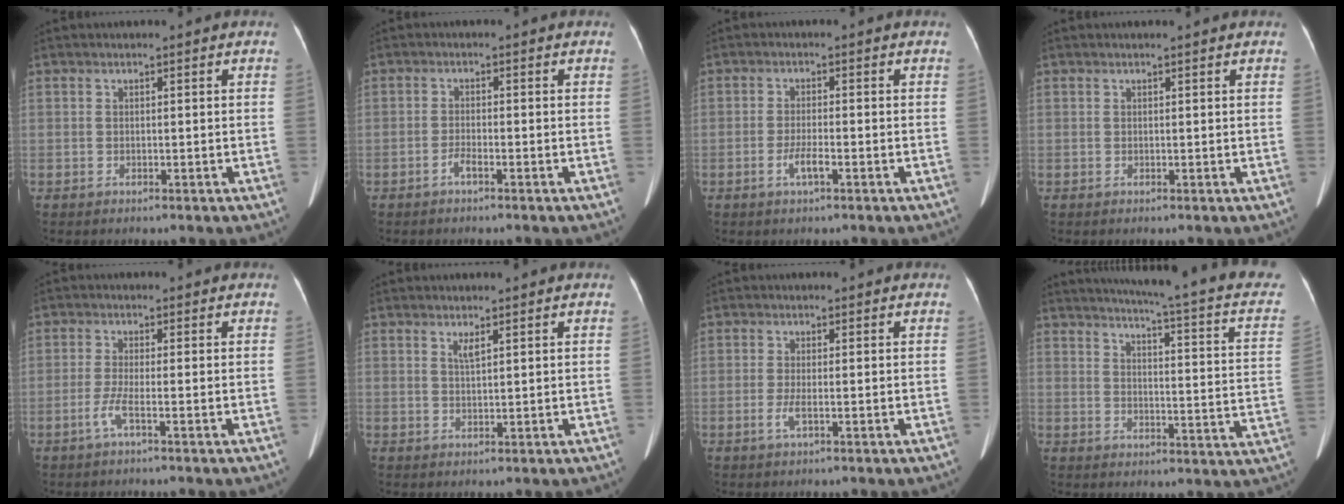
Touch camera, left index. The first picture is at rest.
{"total": 1.5, "force": [-1.2, 0.1, 0.9], "torque": [-0.023, -0.001, -0.023]}
{"total": 2.7, "force": [-1.4, 0.2, 2.3], "torque": [-0.051, -0.004, -0.028]}
{"total": 0.9, "force": [0.8, -0.1, 0.4], "torque": [-0.011, 0.006, 0.013]}
{"total": 2.3, "force": [-1.2, -0.5, 2.0], "torque": [-0.047, -0.005, -0.028]}
{"total": 1.4, "force": [0.9, 0.0, 1.1], "torque": [-0.025, -0.003, 0.019]}
{"total": 1.6, "force": [-0.6, 0.0, 1.5], "torque": [-0.034, -0.004, -0.011]}
{"total": 20.1, "force": [15.9, 1.0, 12.2], "torque": [-0.174, -0.042, 0.171]}